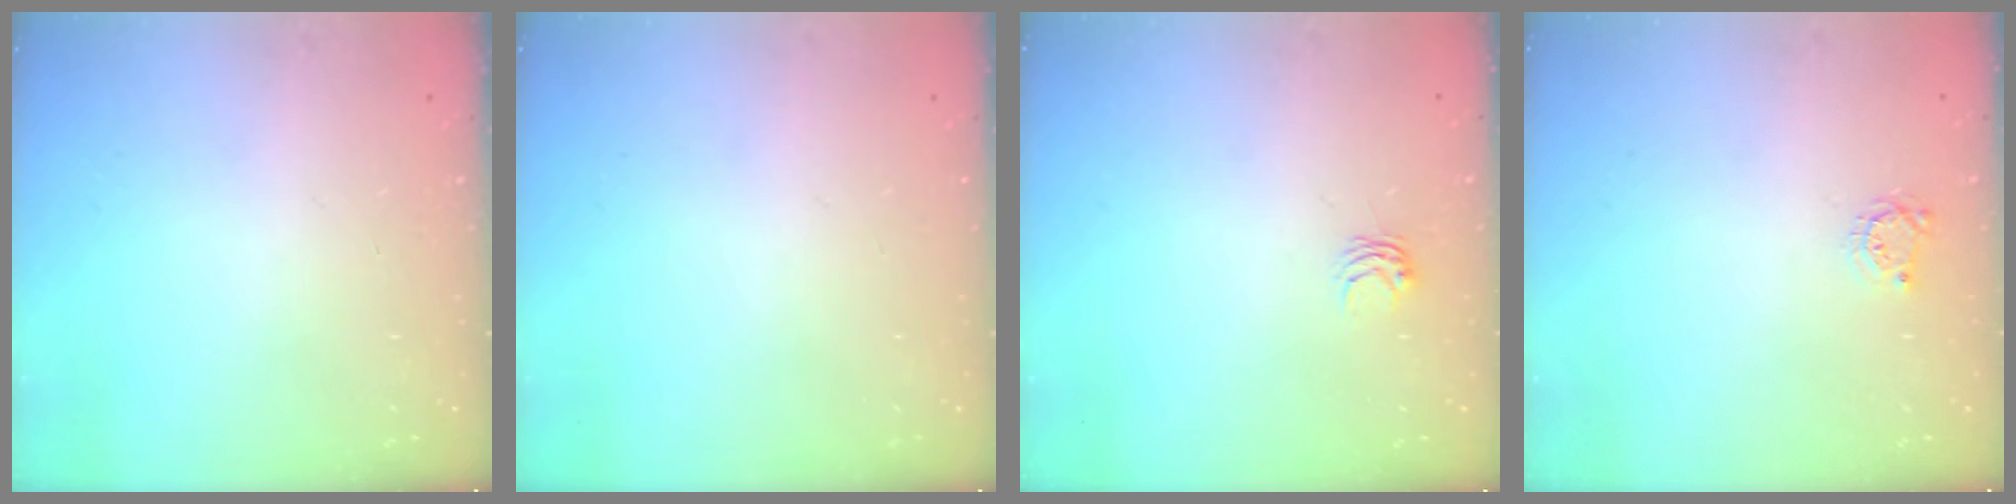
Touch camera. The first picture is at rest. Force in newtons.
{"total": 0.0}
{"total": 3.2, "press": 3.1, "slide": 0.3}
{"total": 3.6, "press": 3.6, "slide": 0.3}